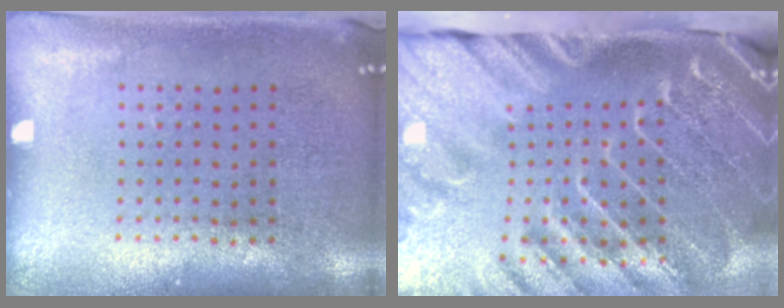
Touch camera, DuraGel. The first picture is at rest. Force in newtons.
{"total": 4.5, "press": 3.4, "slide": 2.8}